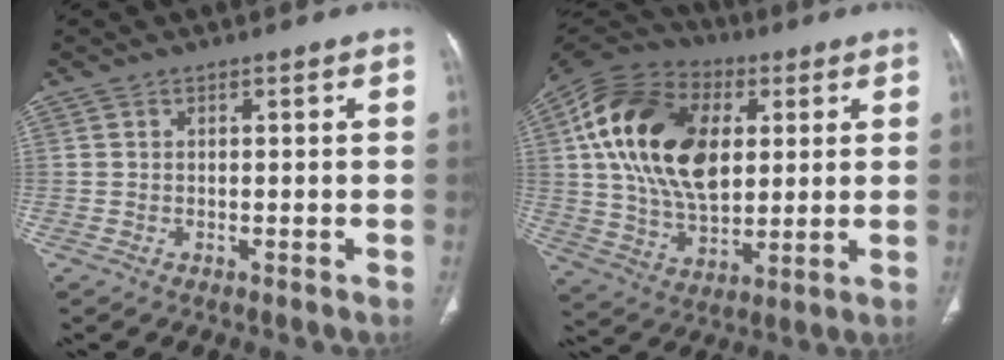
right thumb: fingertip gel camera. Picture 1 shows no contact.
{"total": 24.1, "force": [5.1, 15.1, 18.0], "torque": [-0.313, -0.003, 0.084]}